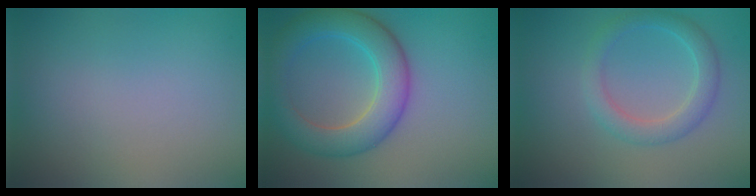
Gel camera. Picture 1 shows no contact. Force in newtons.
{"total": 6.4, "press": 6.4, "slide": 0.1}
{"total": 3.0, "press": 3.0, "slide": 0.0}